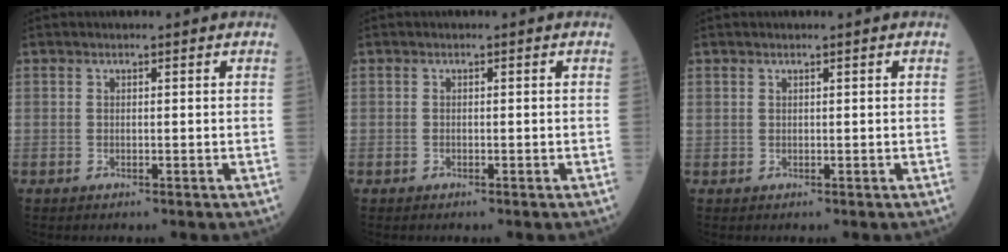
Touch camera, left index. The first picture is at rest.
{"total": 0.0}
{"total": 0.0}